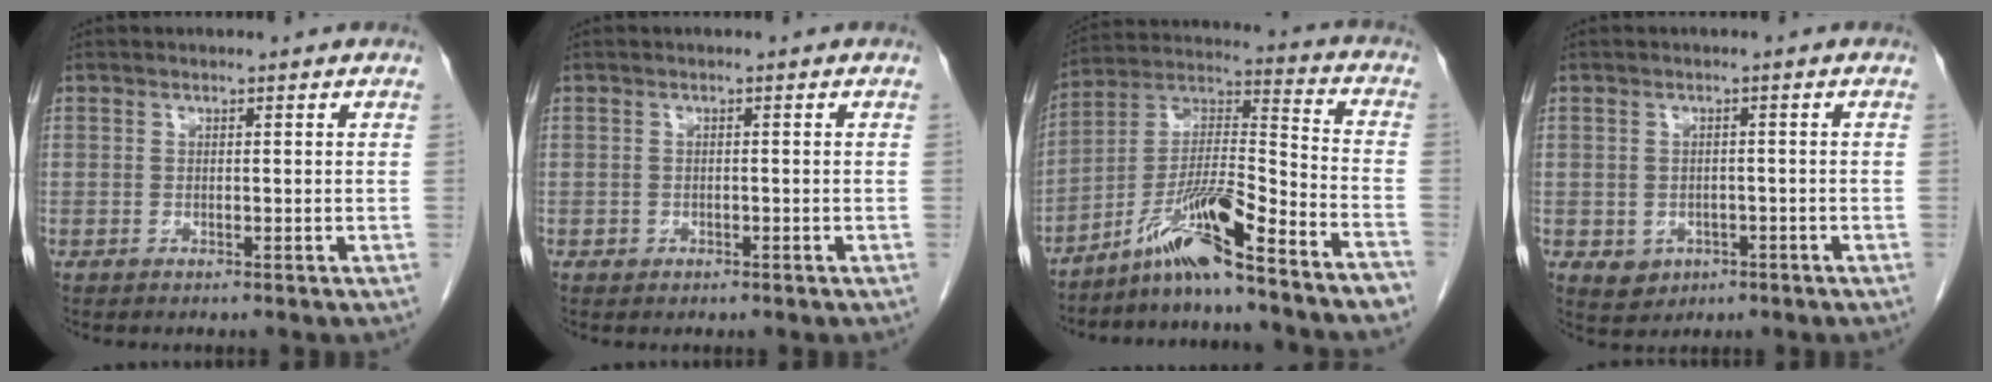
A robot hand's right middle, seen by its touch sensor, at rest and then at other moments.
{"total": 0.6, "force": [-0.3, 0.5, 0.2], "torque": [-0.008, 0.000, -0.003]}
{"total": 13.6, "force": [-10.4, -0.2, 8.7], "torque": [-0.156, 0.016, -0.183]}
{"total": 3.6, "force": [-1.4, 3.1, 1.3], "torque": [-0.023, 0.000, -0.008]}